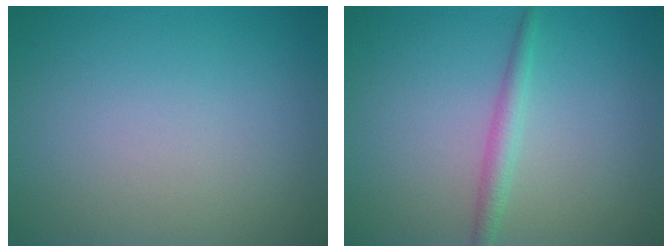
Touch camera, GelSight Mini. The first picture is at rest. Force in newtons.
{"total": 1.7, "press": 1.7, "slide": 0.0}